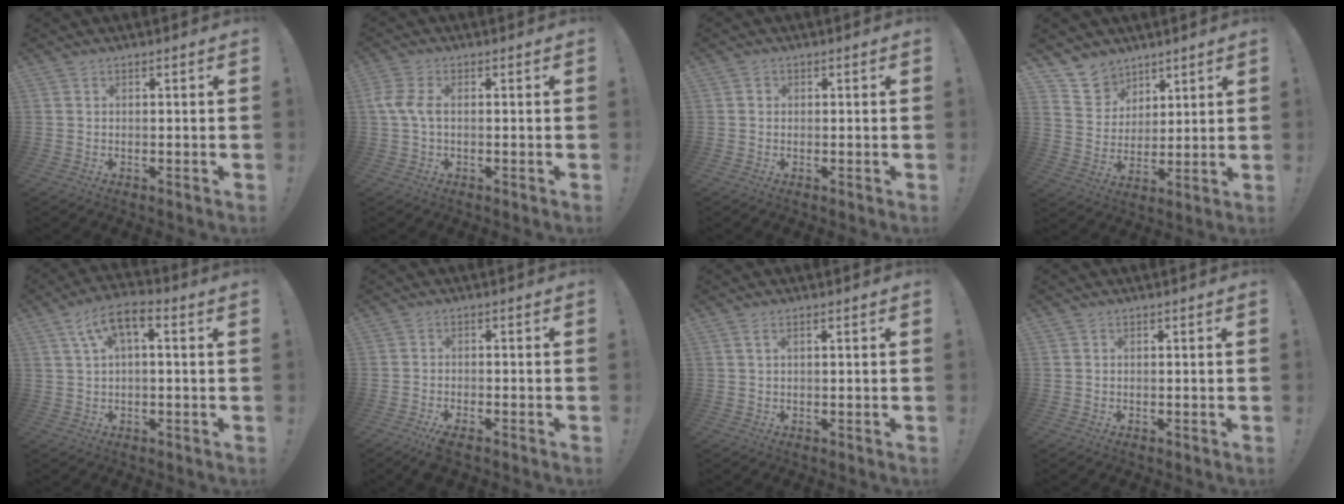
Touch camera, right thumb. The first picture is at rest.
{"total": 5.0, "force": [-0.2, 2.4, 4.4], "torque": [-0.101, 0.002, -0.005]}
{"total": 1.0, "force": [-0.1, 0.9, 0.4], "torque": [-0.006, 0.003, -0.001]}
{"total": 9.1, "force": [6.8, 6.0, 0.7], "torque": [-0.016, -0.063, 0.135]}
{"total": 7.8, "force": [2.3, 2.8, 6.9], "torque": [-0.130, 0.004, 0.046]}
{"total": 3.7, "force": [-3.0, 0.5, 2.1], "torque": [-0.042, 0.002, -0.052]}
{"total": 1.7, "force": [0.6, 0.4, 1.5], "torque": [-0.034, 0.002, 0.012]}
{"total": 1.0, "force": [0.0, 1.0, -0.1], "torque": [0.010, -0.003, -0.001]}